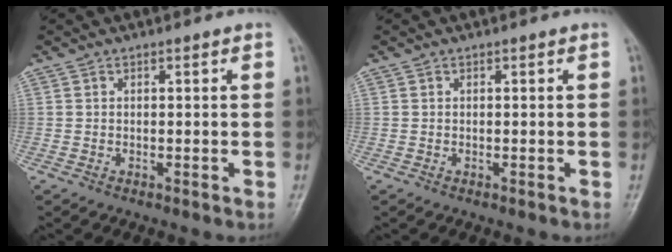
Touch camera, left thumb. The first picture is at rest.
{"total": 0.0}